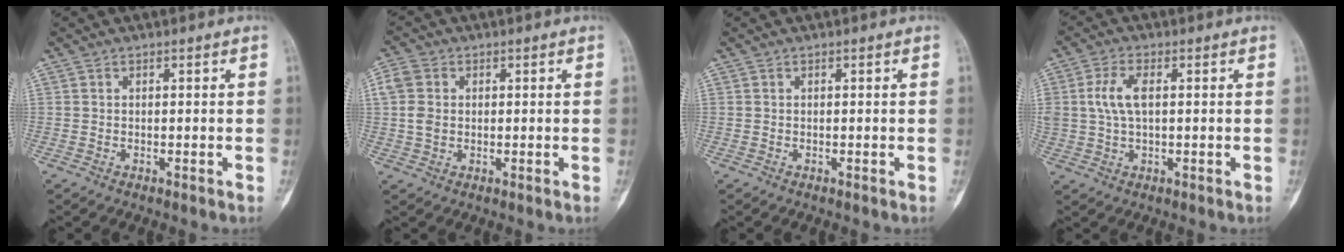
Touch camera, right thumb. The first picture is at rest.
{"total": 4.7, "force": [0.6, 3.8, 2.8], "torque": [-0.060, 0.008, 0.010]}
{"total": 0.0}
{"total": 6.0, "force": [0.9, 3.1, 5.0], "torque": [-0.110, 0.007, 0.018]}